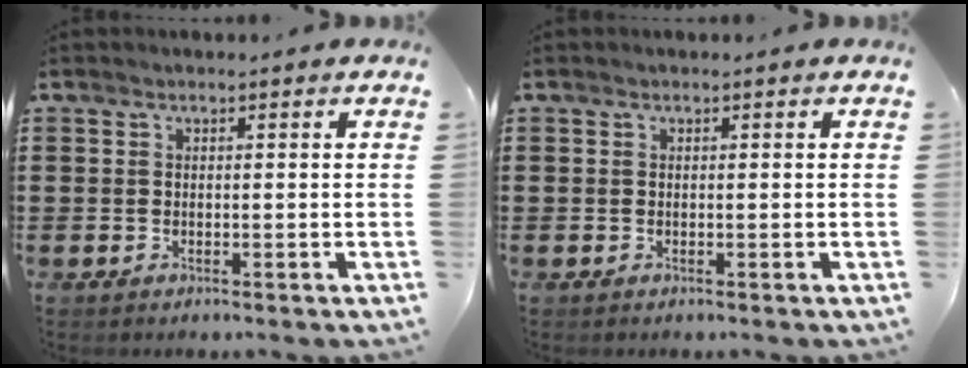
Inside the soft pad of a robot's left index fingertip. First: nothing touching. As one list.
[{"total": 0.0}]